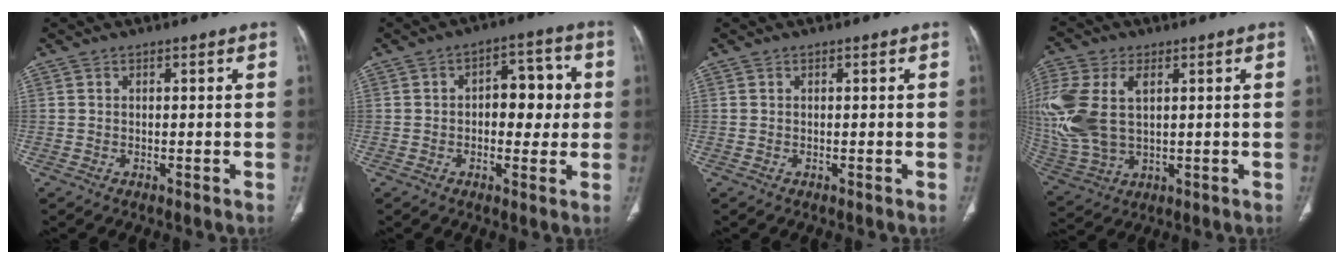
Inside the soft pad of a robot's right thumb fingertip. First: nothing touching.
{"total": 9.3, "force": [0.6, 5.5, 7.5], "torque": [-0.064, 0.021, 0.007]}
{"total": 0.0}
{"total": 17.8, "force": [3.2, 10.7, 13.8], "torque": [-0.344, -0.003, 0.070]}